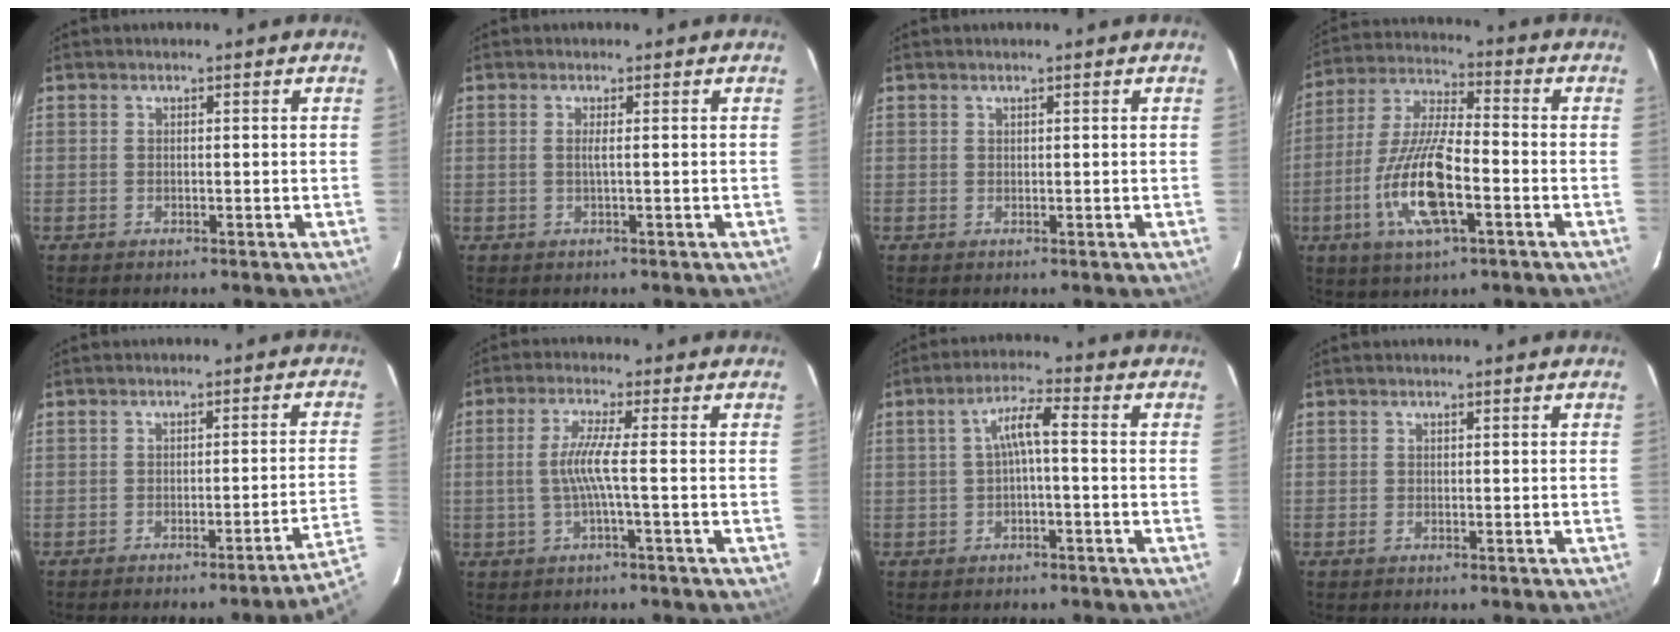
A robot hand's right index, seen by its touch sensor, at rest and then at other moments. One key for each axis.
{"total": 1.2, "fx": -0.1, "fy": -0.4, "fz": 1.1, "tx": -0.019, "ty": -0.001, "tz": -0.002}
{"total": 0.0}
{"total": 15.1, "fx": -5.1, "fy": 4.5, "fz": 13.5, "tx": -0.286, "ty": -0.009, "tz": -0.098}
{"total": 5.2, "fx": -3.4, "fy": -2.8, "fz": 2.8, "tx": -0.049, "ty": -0.008, "tz": -0.042}
{"total": 3.8, "fx": -0.2, "fy": -0.8, "fz": 3.7, "tx": -0.076, "ty": -0.002, "tz": -0.002}
{"total": 4.5, "fx": -0.6, "fy": 0.6, "fz": 4.4, "tx": -0.088, "ty": 0.014, "tz": -0.009}
{"total": 0.0}